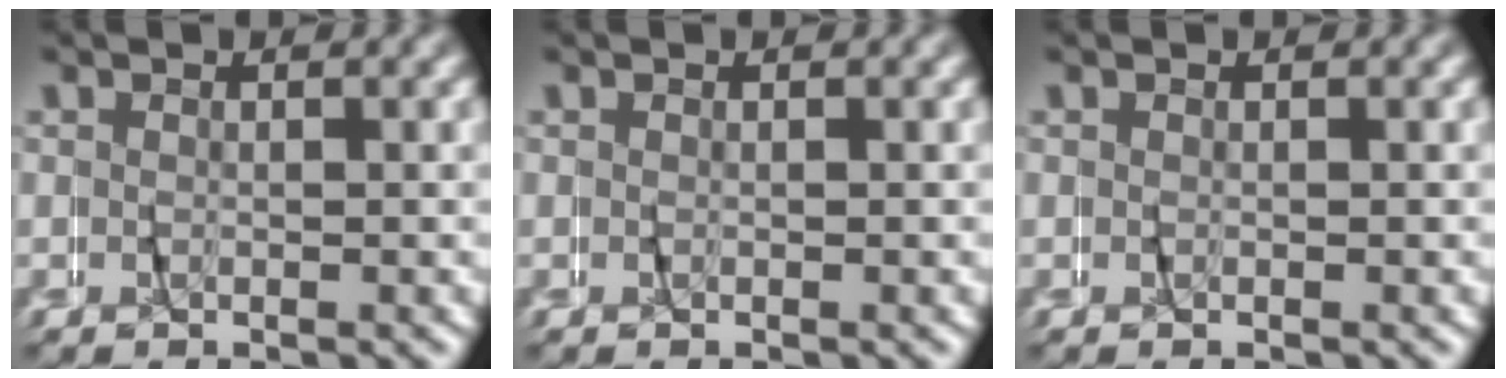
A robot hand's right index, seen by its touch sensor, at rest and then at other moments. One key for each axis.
{"total": 0.0}
{"total": 0.0}